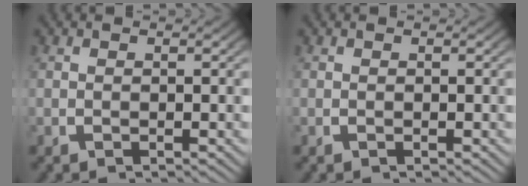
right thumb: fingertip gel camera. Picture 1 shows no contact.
{"total": 0.0}